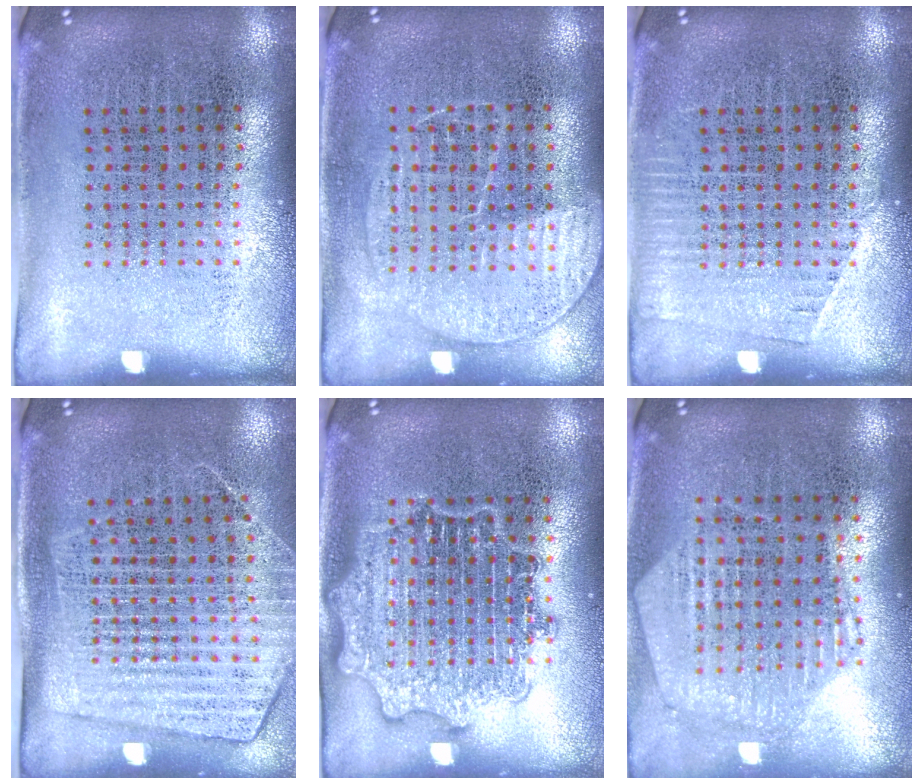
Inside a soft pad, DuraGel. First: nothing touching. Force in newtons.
{"total": 1.4, "press": 1.4, "slide": 0.4}
{"total": 1.1, "press": 1.1, "slide": 0.2}
{"total": 1.8, "press": 1.5, "slide": 0.9}
{"total": 2.8, "press": 2.8, "slide": 0.4}
{"total": 1.0, "press": 1.0, "slide": 0.2}